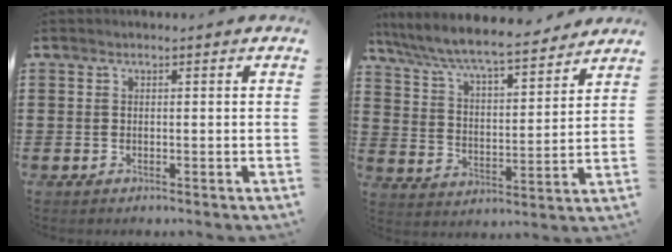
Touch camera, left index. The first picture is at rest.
{"total": 7.5, "force": [6.9, 0.4, 2.9], "torque": [-0.083, -0.041, 0.115]}